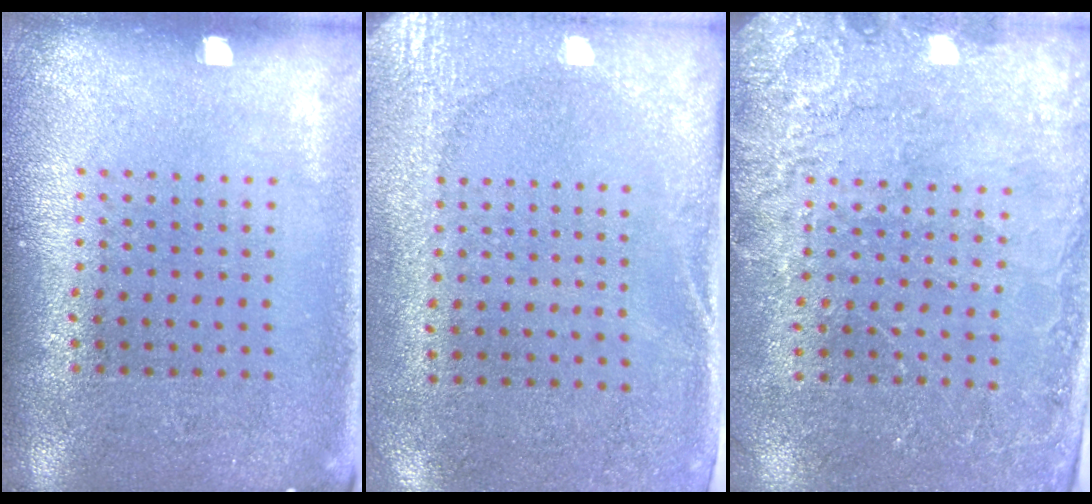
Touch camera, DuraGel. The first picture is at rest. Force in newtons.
{"total": 2.7, "press": 2.1, "slide": 1.6}
{"total": 2.5, "press": 2.5, "slide": 0.5}